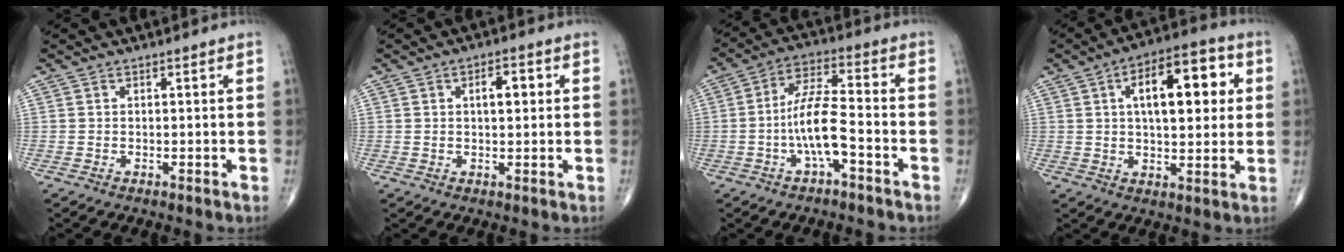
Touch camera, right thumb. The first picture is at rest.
{"total": 4.1, "force": [1.0, 1.9, 3.5], "torque": [-0.043, 0.004, 0.013]}
{"total": 9.7, "force": [-3.1, 2.9, 8.8], "torque": [-0.173, 0.040, -0.059]}
{"total": 16.4, "force": [3.8, 7.8, 14.0], "torque": [-0.176, 0.018, 0.051]}